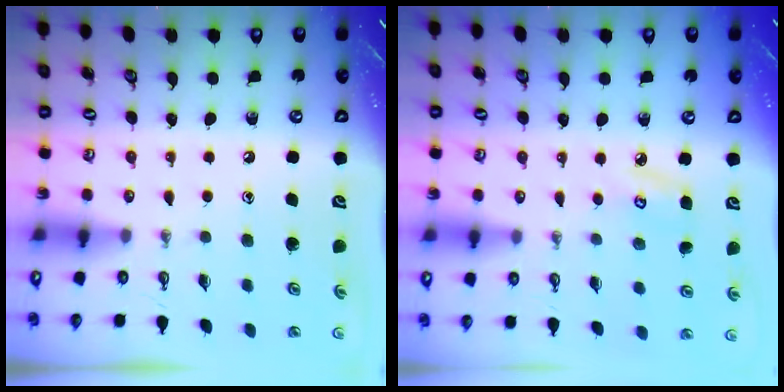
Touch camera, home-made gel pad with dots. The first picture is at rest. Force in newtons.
{"total": 4.9, "press": 4.8, "slide": 0.6}